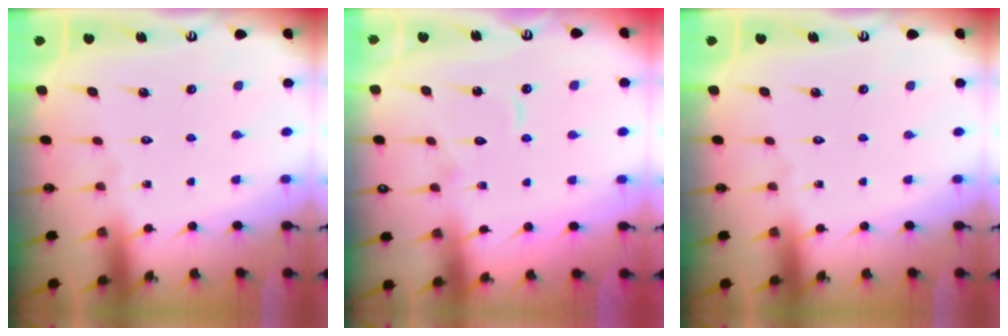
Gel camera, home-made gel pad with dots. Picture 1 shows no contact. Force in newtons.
{"total": 6.8, "press": 6.8, "slide": 0.6}
{"total": 0.0}